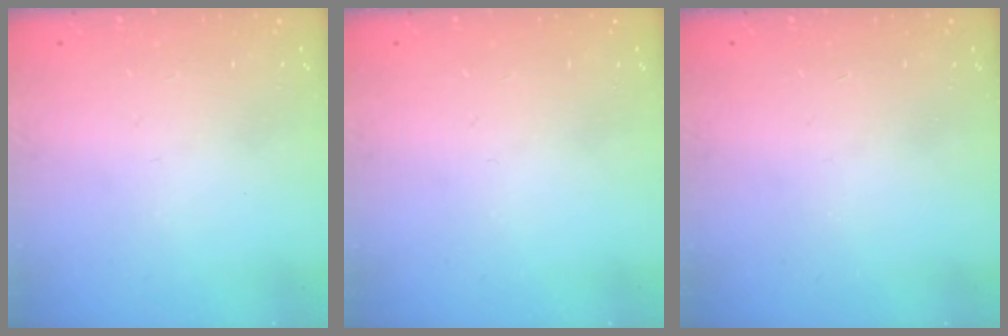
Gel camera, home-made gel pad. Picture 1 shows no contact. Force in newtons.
{"total": 0.0}
{"total": 0.0}